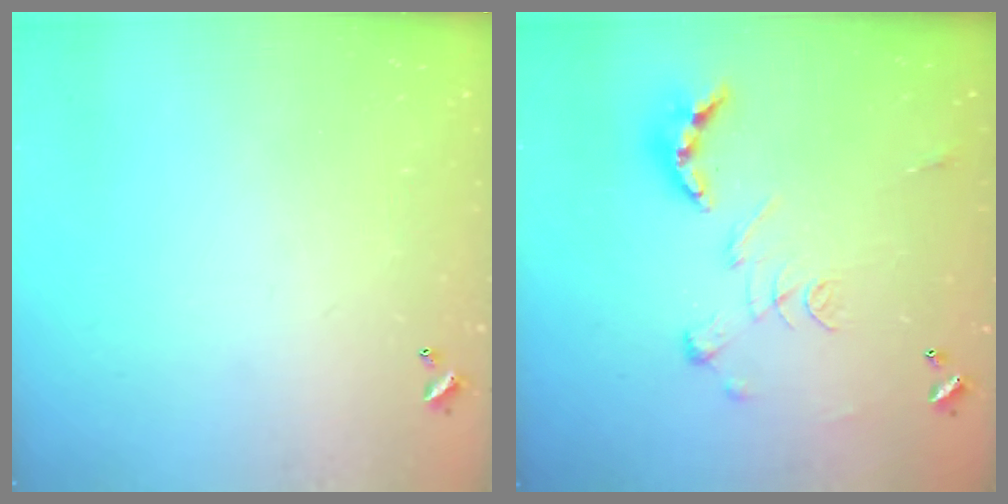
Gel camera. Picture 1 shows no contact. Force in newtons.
{"total": 2.5, "press": 2.0, "slide": 1.5}